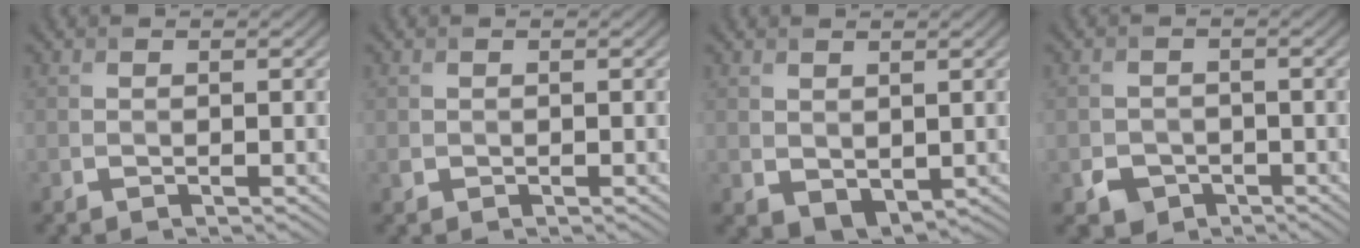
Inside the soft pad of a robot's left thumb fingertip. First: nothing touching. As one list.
[{"total": 0.6, "force": [0.1, 0.6, 0.1], "torque": [-0.005, -0.005, 0.004]}, {"total": 3.2, "force": [0.5, 2.4, 2.0], "torque": [-0.049, -0.014, 0.018]}, {"total": 3.2, "force": [-1.6, 2.6, 1.0], "torque": [-0.021, -0.009, -0.030]}]